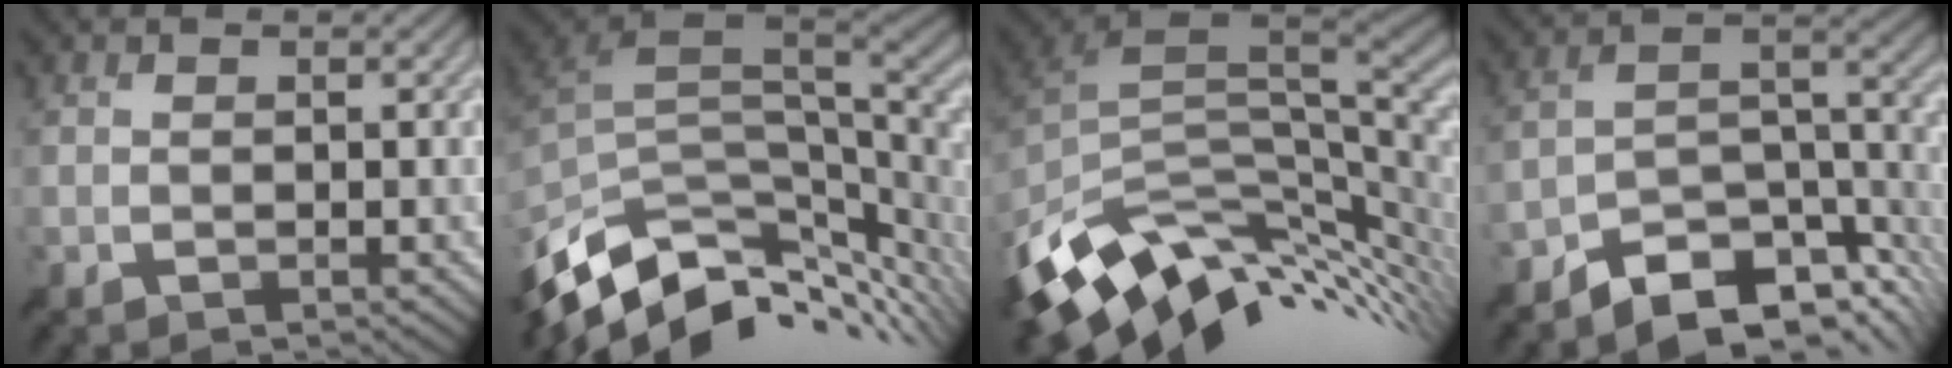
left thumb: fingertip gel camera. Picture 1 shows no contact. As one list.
[{"total": 12.7, "force": [-4.5, 7.2, 9.4], "torque": [-0.203, -0.030, -0.063]}, {"total": 13.5, "force": [-3.8, 7.9, 10.3], "torque": [-0.221, -0.021, -0.060]}, {"total": 9.7, "force": [-7.4, 3.6, 5.2], "torque": [-0.075, -0.003, -0.140]}]